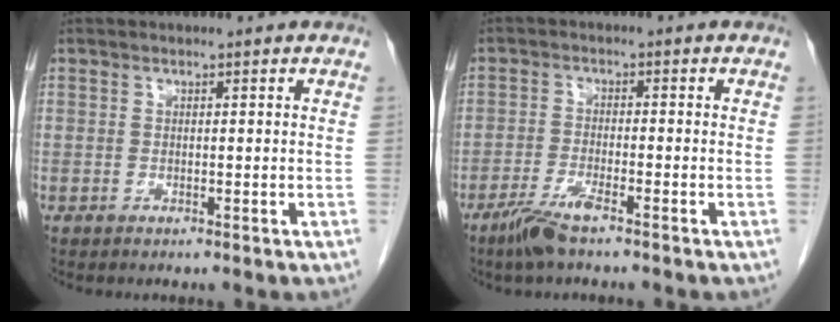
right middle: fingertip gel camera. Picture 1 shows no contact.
{"total": 4.6, "force": [-3.4, 0.4, 3.1], "torque": [-0.069, -0.009, -0.066]}